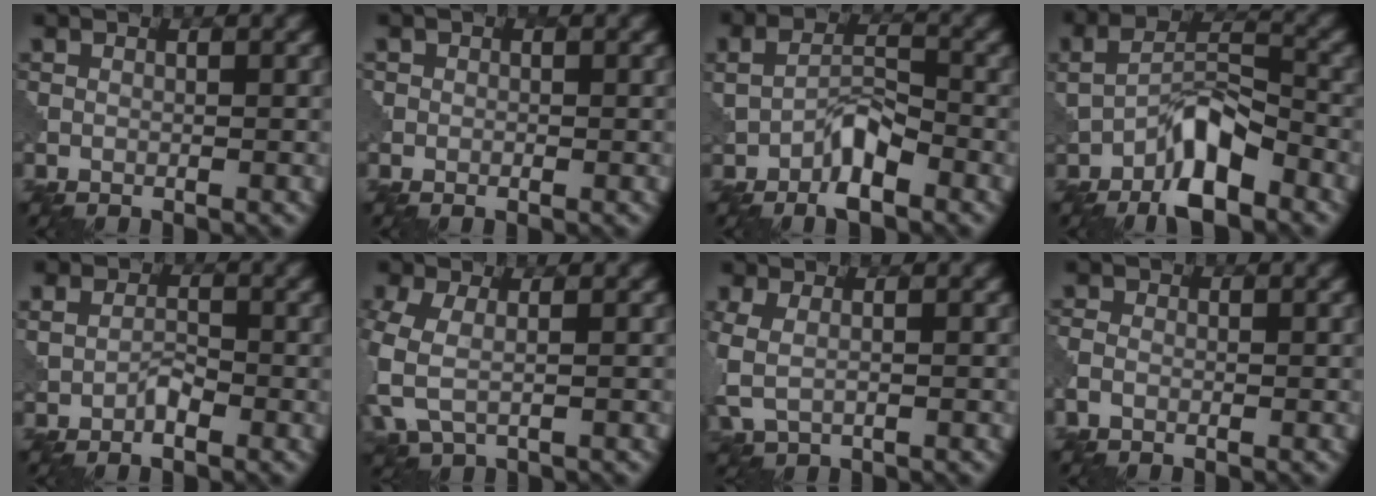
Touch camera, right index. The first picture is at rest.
{"total": 0.7, "force": [0.0, 0.7, 0.2], "torque": [0.002, -0.005, 0.000]}
{"total": 4.2, "force": [-1.9, 2.0, 3.1], "torque": [-0.049, 0.006, -0.036]}
{"total": 6.6, "force": [-3.3, 2.8, 5.0], "torque": [-0.079, 0.008, -0.066]}
{"total": 1.9, "force": [-0.5, 1.4, 1.2], "torque": [-0.025, 0.001, -0.011]}
{"total": 4.4, "force": [-0.7, 2.6, 3.5], "torque": [-0.102, -0.001, -0.021]}
{"total": 3.1, "force": [-0.2, 1.9, 2.5], "torque": [-0.074, -0.005, -0.006]}
{"total": 1.1, "force": [-0.6, 0.8, 0.6], "torque": [-0.015, -0.002, -0.014]}